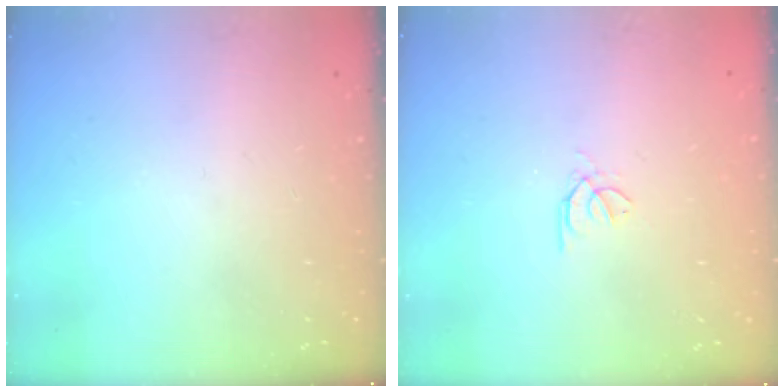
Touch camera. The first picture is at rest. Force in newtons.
{"total": 0.6, "press": 0.4, "slide": 0.3}